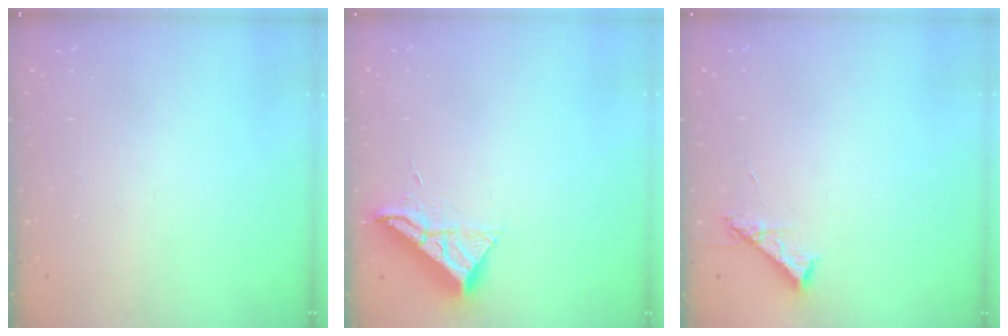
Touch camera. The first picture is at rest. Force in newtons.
{"total": 10.2, "press": 10.2, "slide": 0.5}
{"total": 6.0, "press": 6.0, "slide": 0.5}